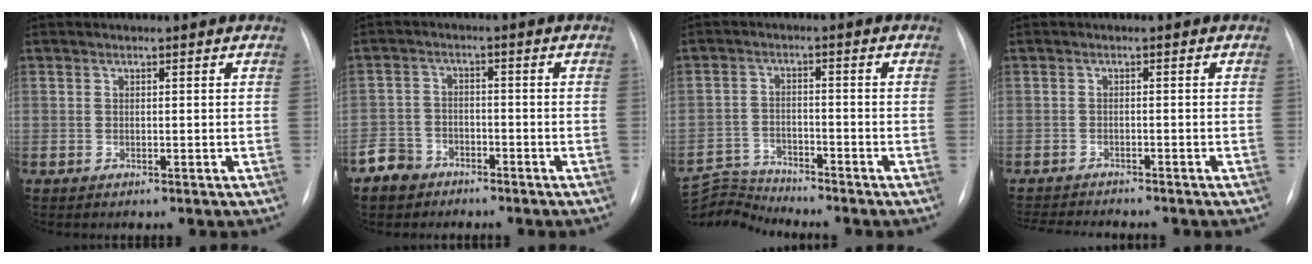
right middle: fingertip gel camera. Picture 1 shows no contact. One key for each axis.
{"total": 4.6, "fx": -3.5, "fy": 3.0, "fz": 0.2, "tx": -0.004, "ty": 0.006, "tz": -0.067}
{"total": 6.5, "fx": -6.3, "fy": -1.2, "fz": -1.1, "tx": 0.010, "ty": -0.002, "tz": -0.117}
{"total": 7.1, "fx": -6.7, "fy": 0.6, "fz": 2.3, "tx": -0.033, "ty": -0.009, "tz": -0.103}